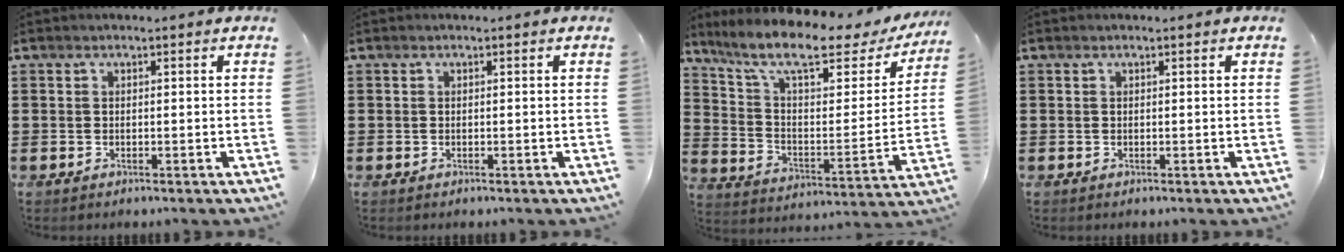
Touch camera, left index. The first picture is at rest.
{"total": 0.0}
{"total": 11.1, "force": [8.0, 2.5, 7.2], "torque": [-0.163, -0.041, 0.133]}
{"total": 0.0}